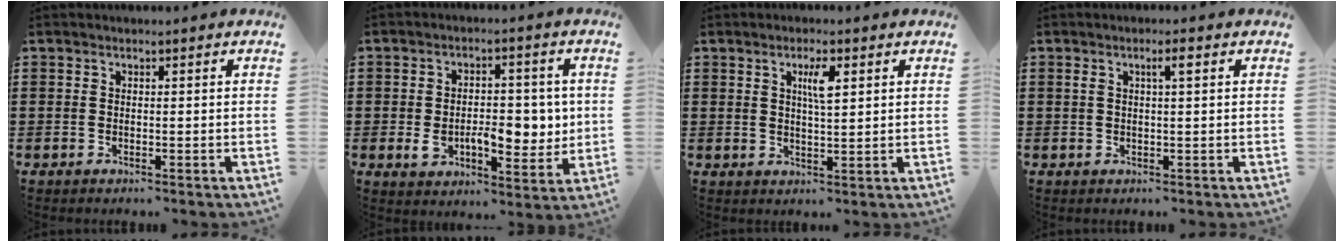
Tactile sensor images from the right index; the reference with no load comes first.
{"total": 8.6, "force": [-1.0, 4.9, 6.9], "torque": [-0.097, 0.000, -0.023]}
{"total": 3.6, "force": [1.3, 0.8, 3.2], "torque": [-0.052, 0.000, 0.016]}
{"total": 2.1, "force": [0.6, 0.3, 2.0], "torque": [-0.031, 0.000, 0.007]}